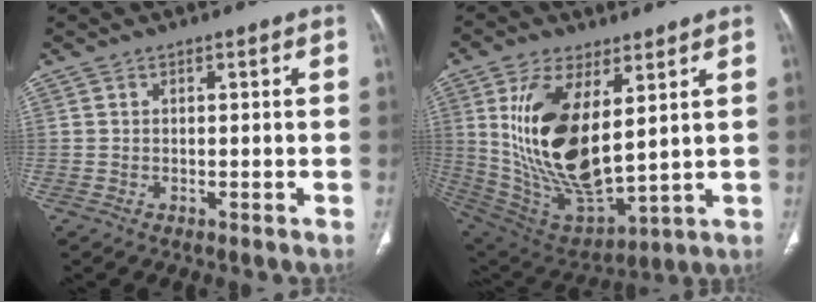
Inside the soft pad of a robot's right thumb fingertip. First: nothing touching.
{"total": 21.2, "force": [5.0, 10.0, 18.1], "torque": [-0.342, -0.033, 0.113]}